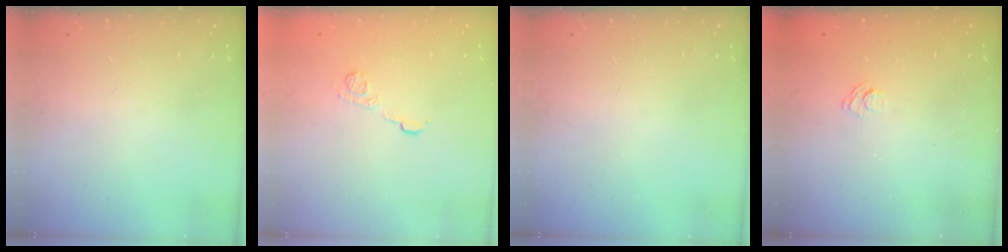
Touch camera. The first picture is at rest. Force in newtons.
{"total": 5.2, "press": 4.9, "slide": 1.5}
{"total": 0.0}
{"total": 2.3, "press": 1.8, "slide": 1.3}